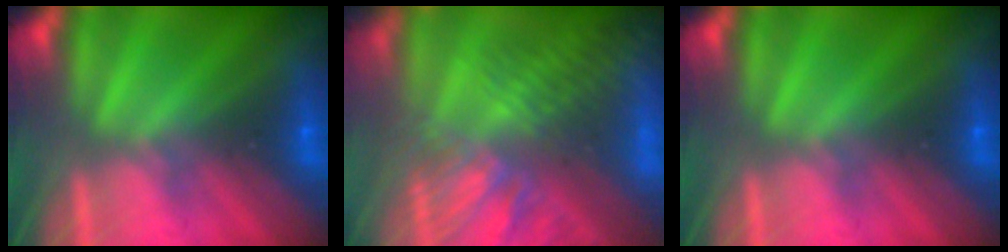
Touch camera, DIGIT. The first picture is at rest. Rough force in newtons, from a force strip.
{"total": 7.4}
{"total": 0.0}